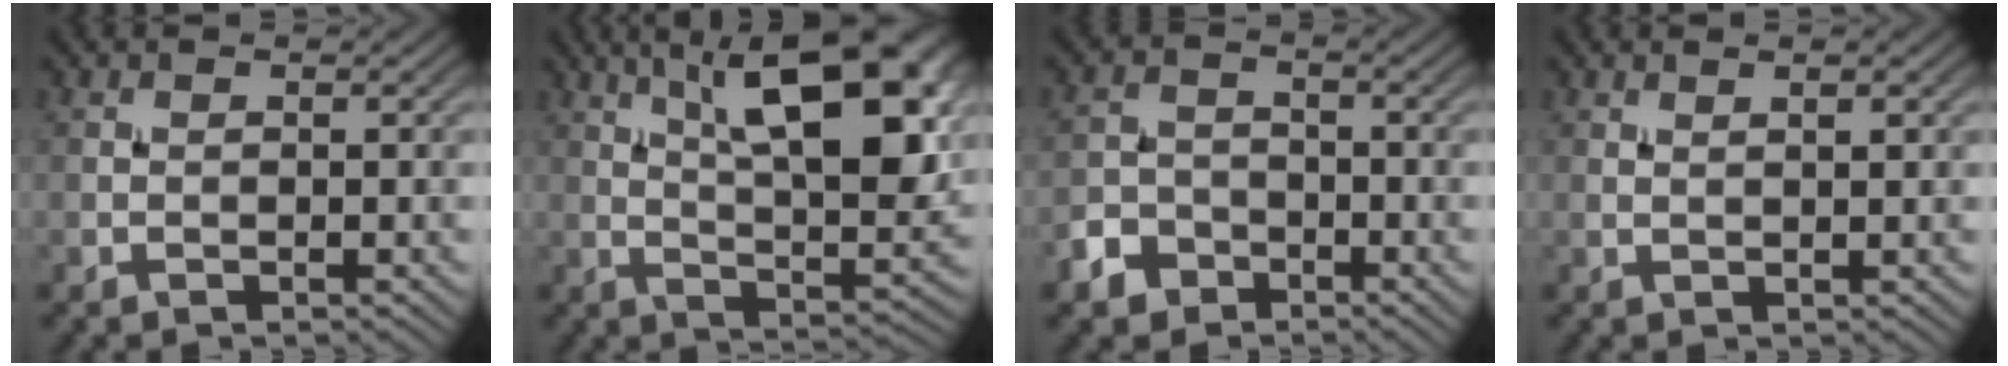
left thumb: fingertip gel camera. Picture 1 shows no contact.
{"total": 16.5, "force": [6.4, 6.1, 13.9], "torque": [-0.199, 0.016, 0.092]}
{"total": 3.9, "force": [-2.6, 2.6, 1.2], "torque": [-0.028, -0.001, -0.056]}
{"total": 1.6, "force": [1.1, 0.2, 1.2], "torque": [-0.017, -0.003, 0.016]}